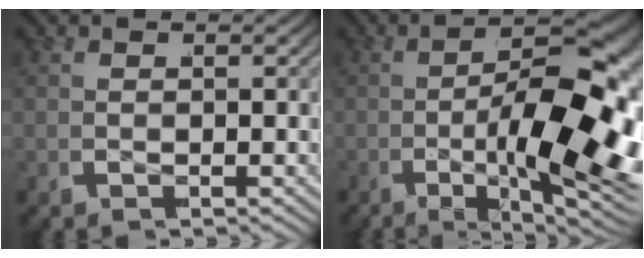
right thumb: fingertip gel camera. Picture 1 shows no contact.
{"total": 16.1, "force": [-2.8, 6.8, 14.3], "torque": [-0.239, -0.029, -0.030]}